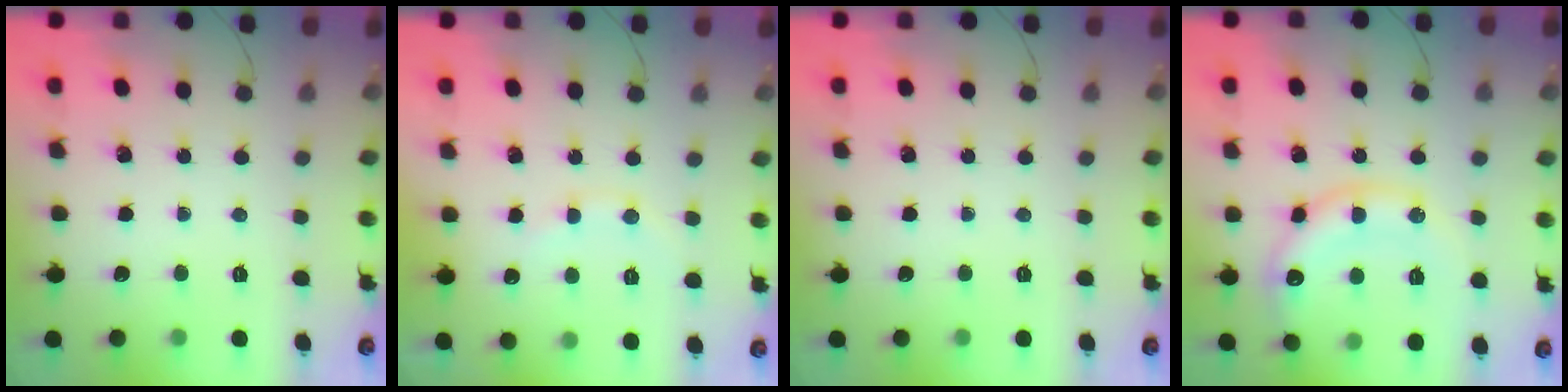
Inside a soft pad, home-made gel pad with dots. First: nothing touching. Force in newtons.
{"total": 8.4, "press": 8.3, "slide": 1.4}
{"total": 0.0}
{"total": 14.9, "press": 14.9, "slide": 1.2}